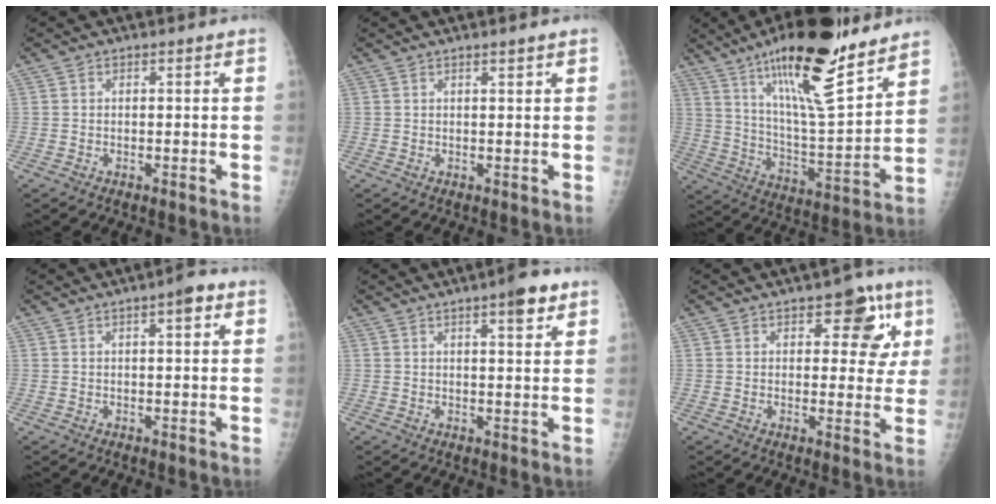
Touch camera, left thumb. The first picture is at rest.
{"total": 1.0, "force": [0.8, 0.1, 0.6], "torque": [-0.007, -0.005, 0.013]}
{"total": 23.0, "force": [15.8, 4.8, 16.0], "torque": [-0.244, -0.077, 0.268]}
{"total": 3.5, "force": [1.6, 1.0, 2.9], "torque": [-0.035, -0.001, 0.018]}
{"total": 5.8, "force": [3.4, 1.5, 4.4], "torque": [-0.051, -0.014, 0.043]}
{"total": 9.1, "force": [4.0, 4.8, 6.6], "torque": [-0.034, -0.010, 0.043]}